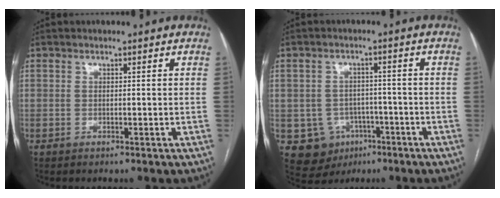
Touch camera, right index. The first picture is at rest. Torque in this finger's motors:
{"motor_torque": [-0.27, -0.13, -0.65, -0.21]}